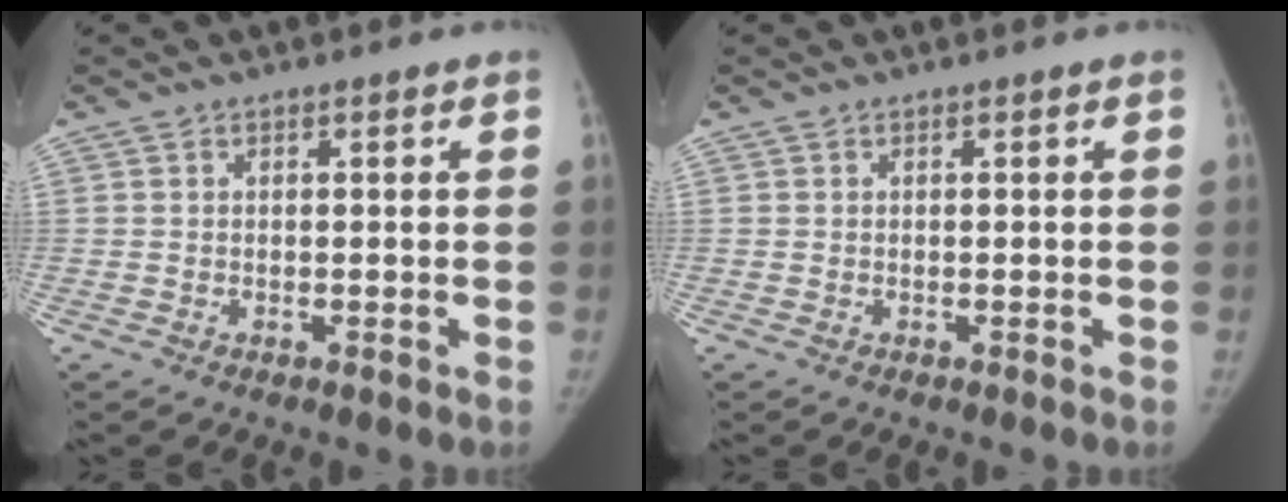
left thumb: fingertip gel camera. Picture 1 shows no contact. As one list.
[{"total": 0.0}]